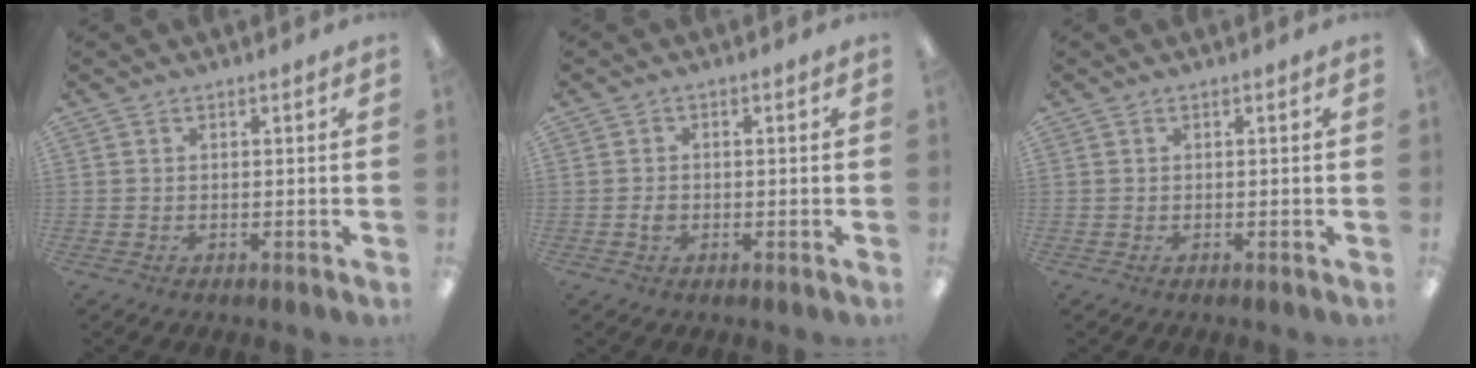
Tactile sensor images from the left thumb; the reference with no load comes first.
{"total": 1.5, "force": [-0.4, 1.3, 0.7], "torque": [-0.012, 0.004, -0.009]}
{"total": 0.0}